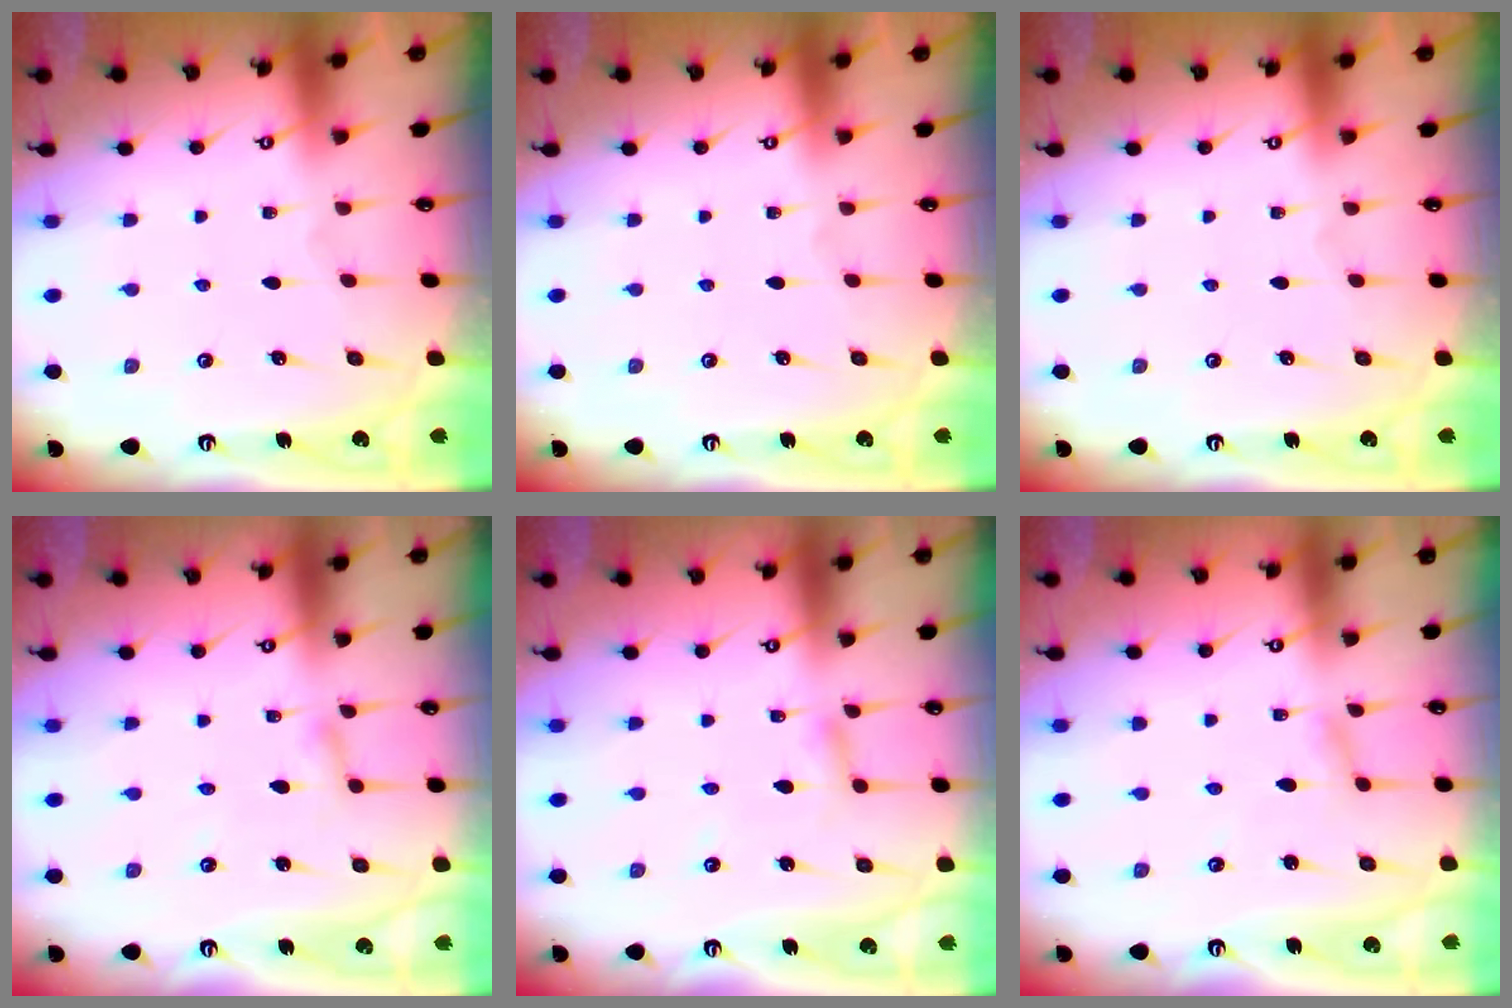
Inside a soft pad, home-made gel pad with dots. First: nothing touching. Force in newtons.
{"total": 0.0}
{"total": 0.0}
{"total": 2.0, "press": 2.0, "slide": 0.2}
{"total": 3.4, "press": 3.3, "slide": 0.3}
{"total": 2.5, "press": 2.5, "slide": 0.1}